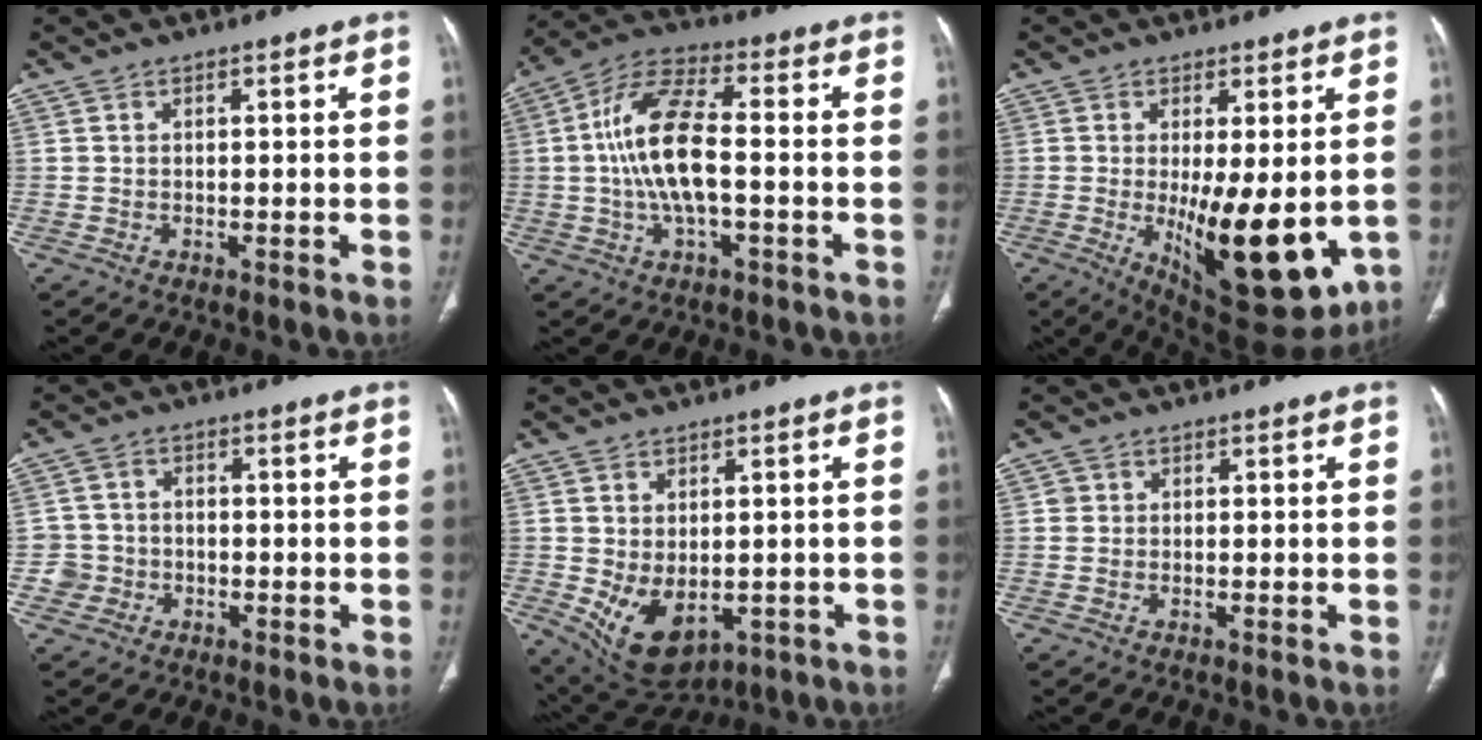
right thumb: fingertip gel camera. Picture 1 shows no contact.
{"total": 13.3, "force": [-0.9, 5.2, 12.1], "torque": [-0.249, 0.028, -0.024]}
{"total": 15.7, "force": [-2.3, 5.6, 14.5], "torque": [-0.207, -0.036, -0.015]}
{"total": 4.1, "force": [-1.4, 3.9, 0.2], "torque": [0.019, 0.016, -0.029]}
{"total": 9.6, "force": [-1.8, 6.2, 7.2], "torque": [-0.107, -0.009, -0.004]}
{"total": 1.0, "force": [0.2, 0.9, 0.1], "torque": [0.005, 0.003, 0.003]}